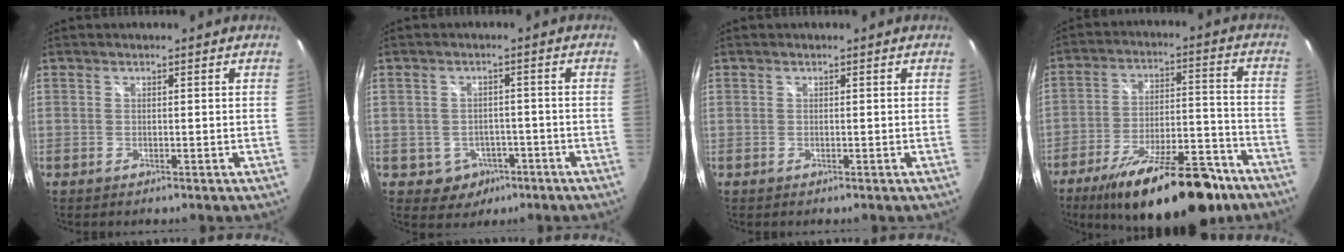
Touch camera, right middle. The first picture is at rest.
{"total": 5.1, "force": [-2.4, 4.4, 1.2], "torque": [-0.037, 0.011, -0.020]}
{"total": 0.0}
{"total": 22.7, "force": [-16.5, 7.4, 13.6], "torque": [-0.221, -0.011, -0.236]}